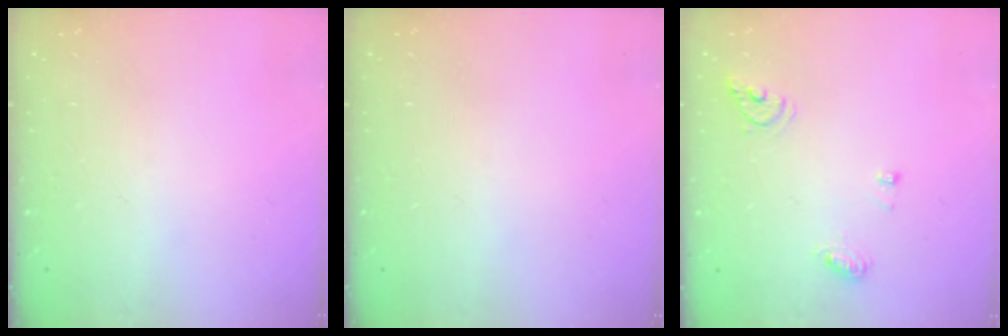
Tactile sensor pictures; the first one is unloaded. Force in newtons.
{"total": 0.0}
{"total": 7.4, "press": 7.3, "slide": 0.9}